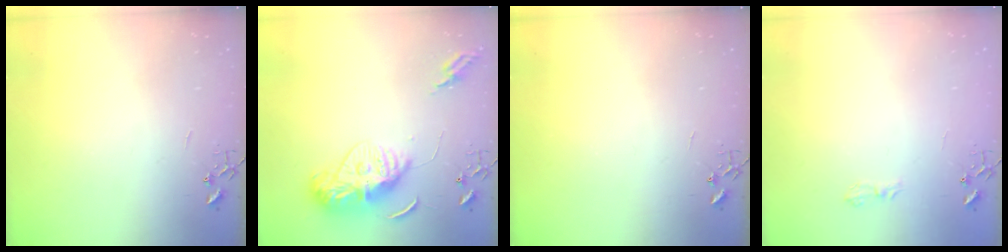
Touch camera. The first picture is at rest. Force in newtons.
{"total": 12.7, "press": 12.7, "slide": 1.2}
{"total": 0.0}
{"total": 6.6, "press": 6.5, "slide": 0.7}